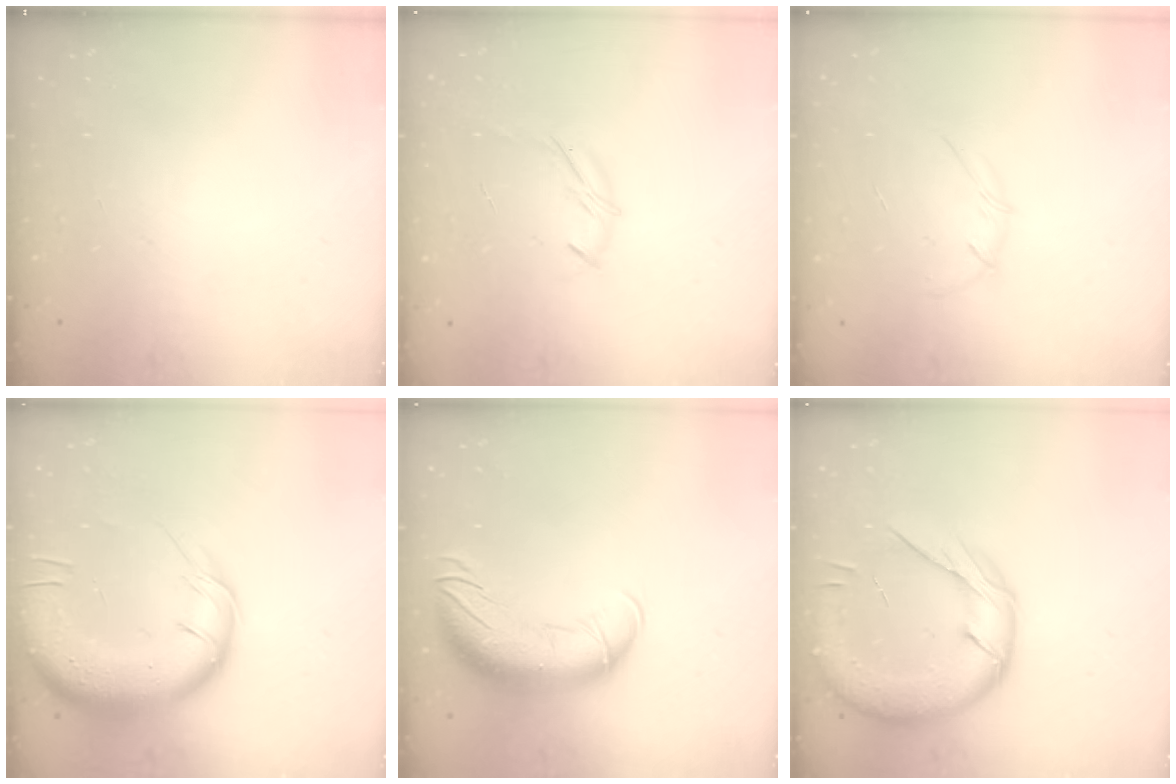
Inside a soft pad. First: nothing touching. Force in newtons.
{"total": 6.3, "press": 6.2, "slide": 1.5}
{"total": 2.7, "press": 2.6, "slide": 0.6}
{"total": 19.7, "press": 19.2, "slide": 4.8}
{"total": 17.1, "press": 16.7, "slide": 3.7}
{"total": 19.4, "press": 19.2, "slide": 2.3}